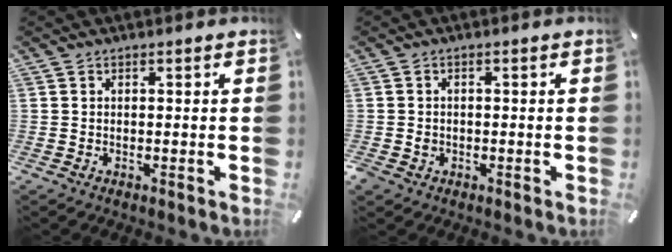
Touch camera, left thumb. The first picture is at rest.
{"total": 1.7, "force": [-0.6, 1.5, 0.5], "torque": [-0.010, 0.004, -0.015]}